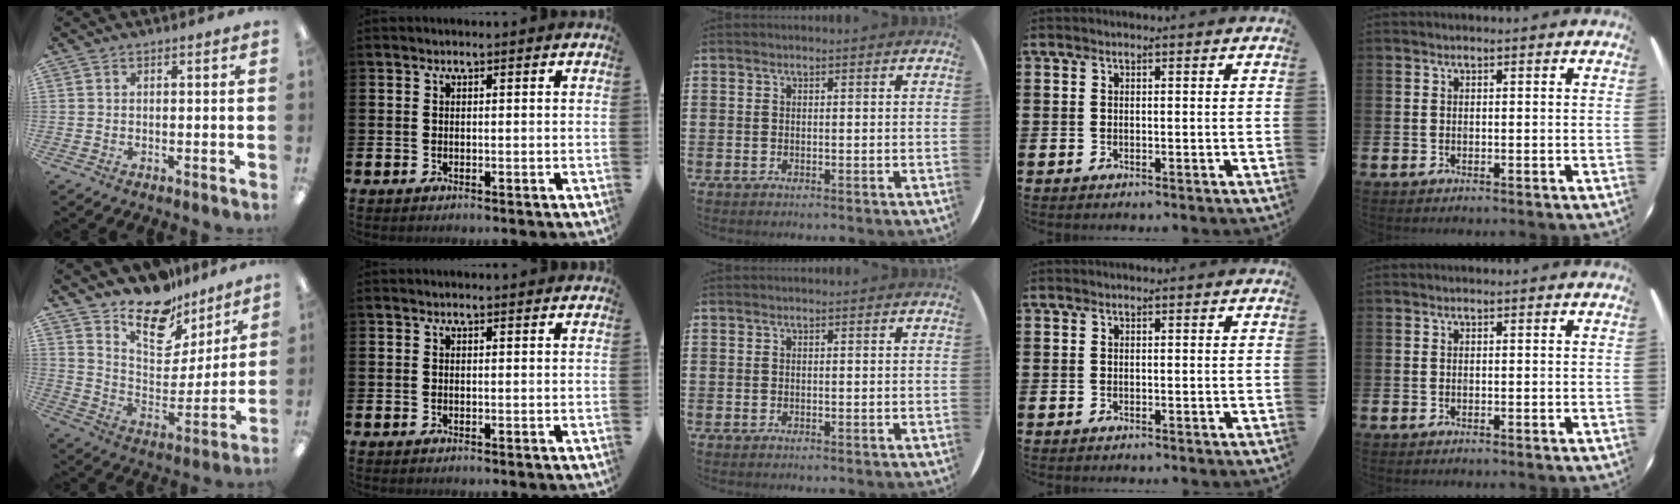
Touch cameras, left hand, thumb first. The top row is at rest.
{"thumb": {"total": 15.9, "force": [13.0, 7.0, 5.7], "torque": [-0.111, -0.100, 0.236]}}